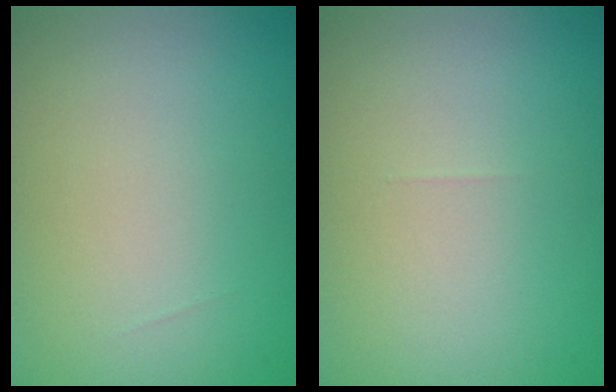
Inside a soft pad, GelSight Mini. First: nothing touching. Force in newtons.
{"total": 0.0}